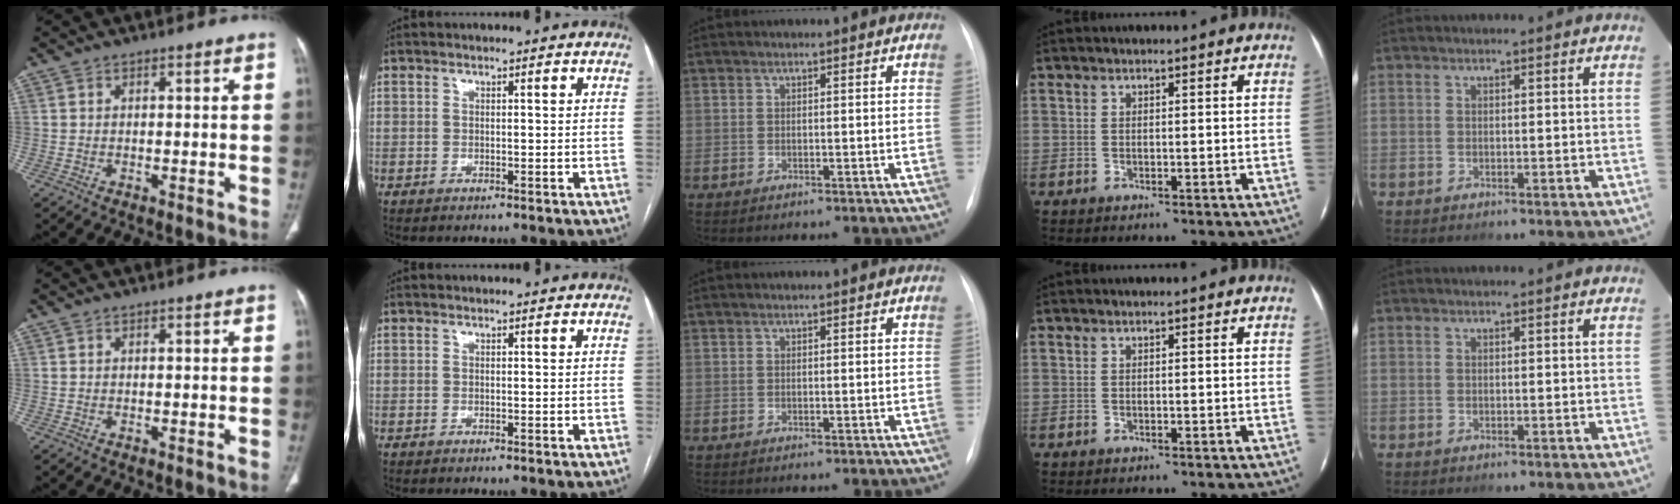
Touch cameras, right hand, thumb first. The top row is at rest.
{}